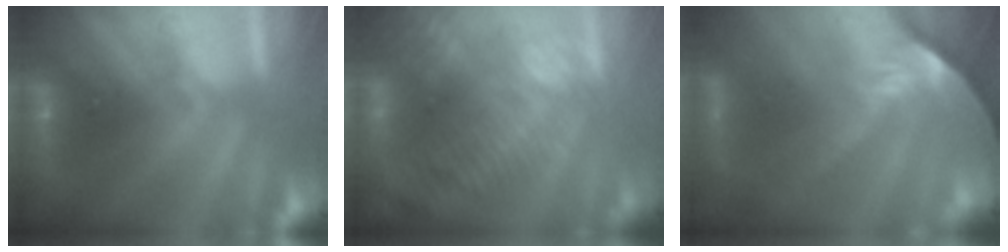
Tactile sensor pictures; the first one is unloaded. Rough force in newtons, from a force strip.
{"total": 8.1}
{"total": 7.3}